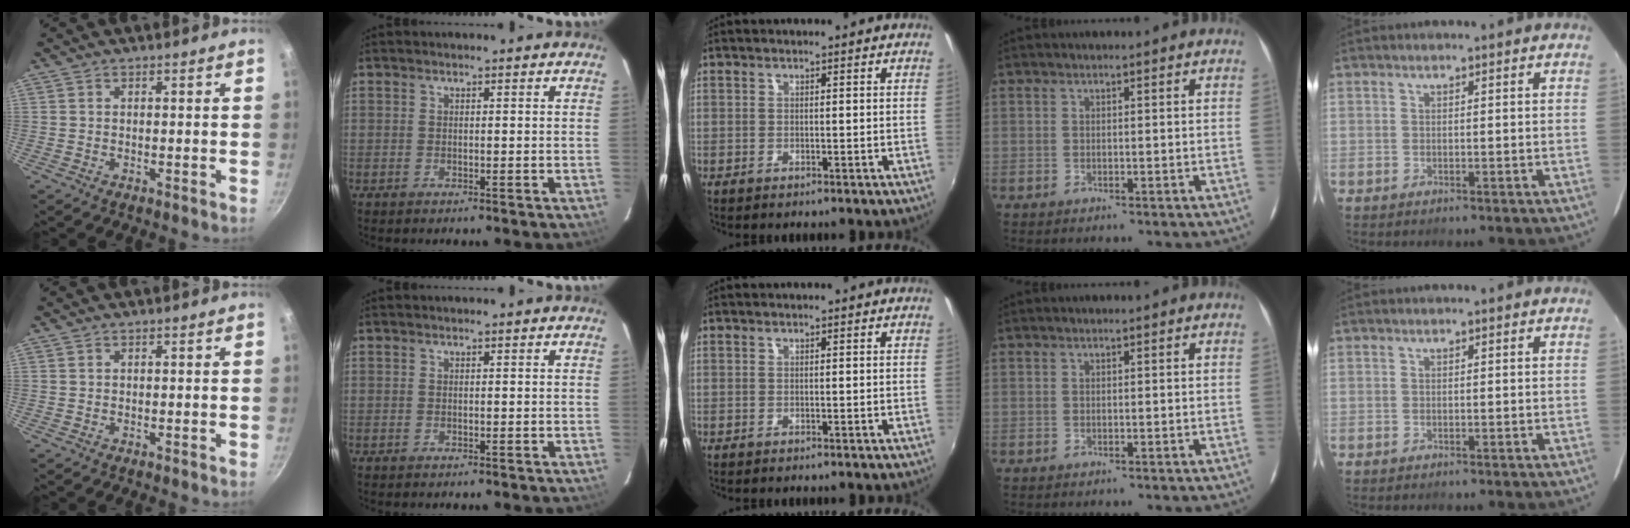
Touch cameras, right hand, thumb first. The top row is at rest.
{}